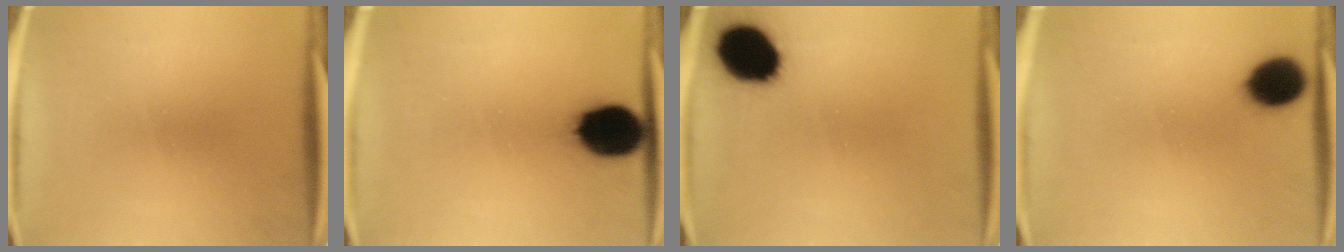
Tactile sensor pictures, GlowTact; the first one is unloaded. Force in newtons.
{"total": 14.0}
{"total": 13.4}
{"total": 10.2}